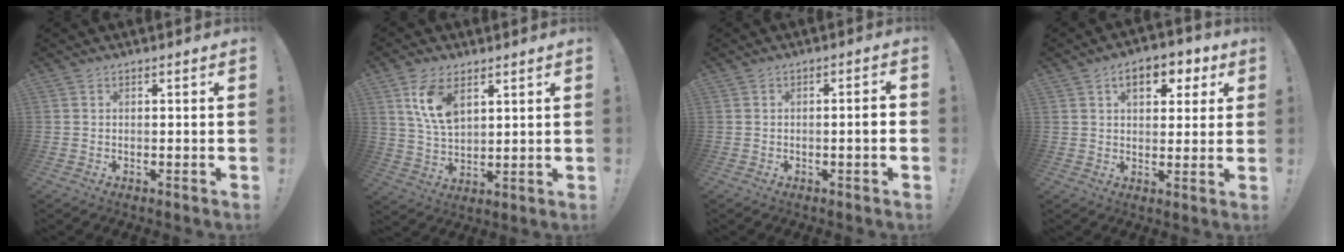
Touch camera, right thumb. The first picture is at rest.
{"total": 10.7, "force": [5.3, 6.0, 7.1], "torque": [-0.144, -0.015, 0.098]}
{"total": 2.8, "force": [-0.6, -0.2, 2.7], "torque": [-0.038, -0.002, -0.013]}
{"total": 8.6, "force": [3.7, 5.3, 5.6], "torque": [-0.075, -0.006, 0.061]}